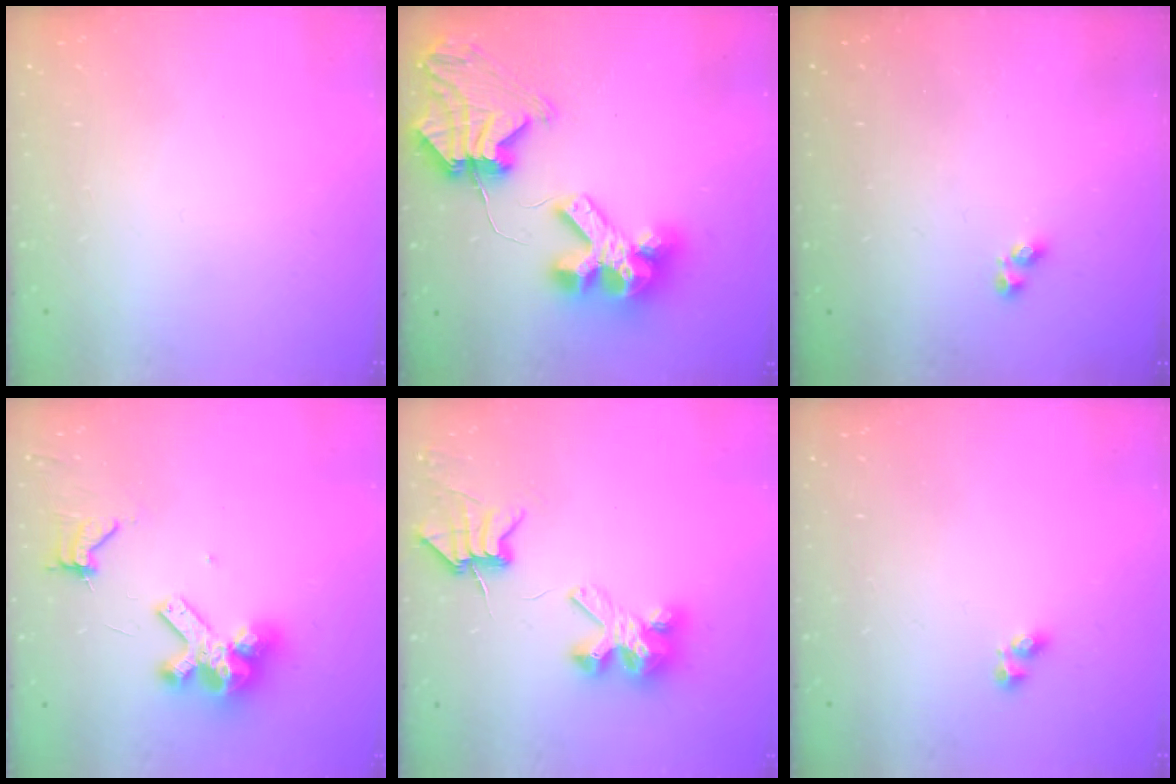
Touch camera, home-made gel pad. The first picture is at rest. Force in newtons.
{"total": 14.4, "press": 14.3, "slide": 1.6}
{"total": 1.3, "press": 1.2, "slide": 0.2}
{"total": 11.6, "press": 11.5, "slide": 1.4}
{"total": 7.5, "press": 7.5, "slide": 0.5}
{"total": 3.0, "press": 2.7, "slide": 1.3}